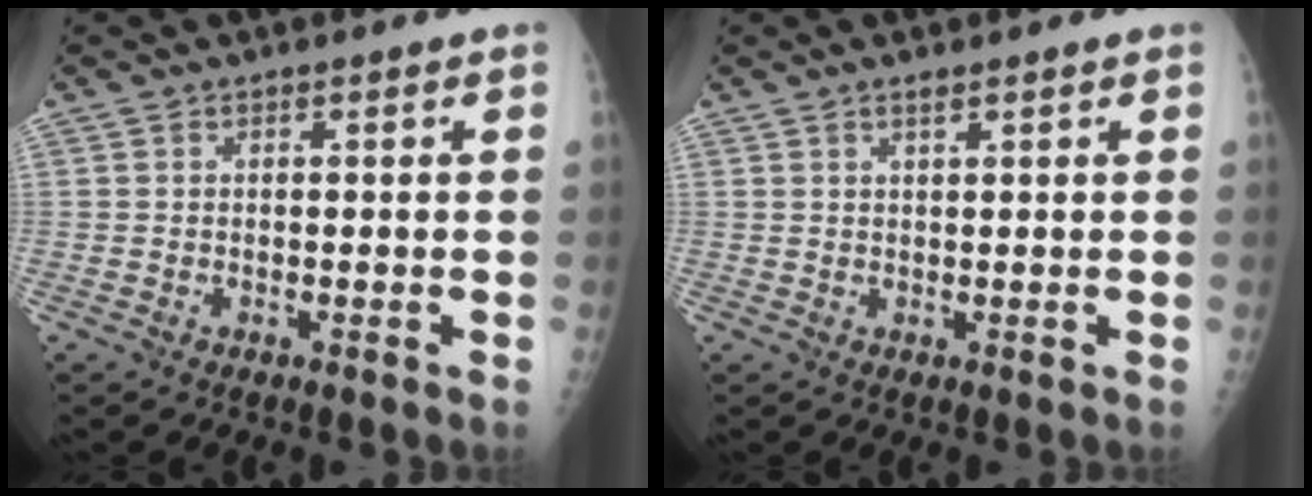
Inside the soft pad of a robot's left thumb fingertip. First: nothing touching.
{"total": 1.4, "force": [1.0, 0.3, 1.0], "torque": [-0.013, -0.004, 0.019]}